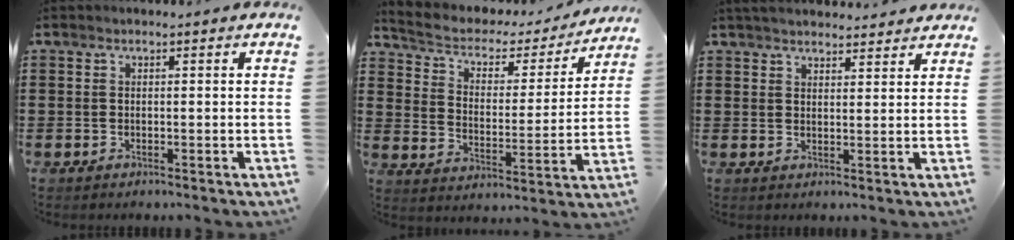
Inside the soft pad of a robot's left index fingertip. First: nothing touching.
{"total": 3.3, "force": [2.4, 1.9, 1.3], "torque": [-0.045, -0.017, 0.030]}
{"total": 3.1, "force": [3.0, 0.2, 0.4], "torque": [-0.016, -0.005, 0.058]}